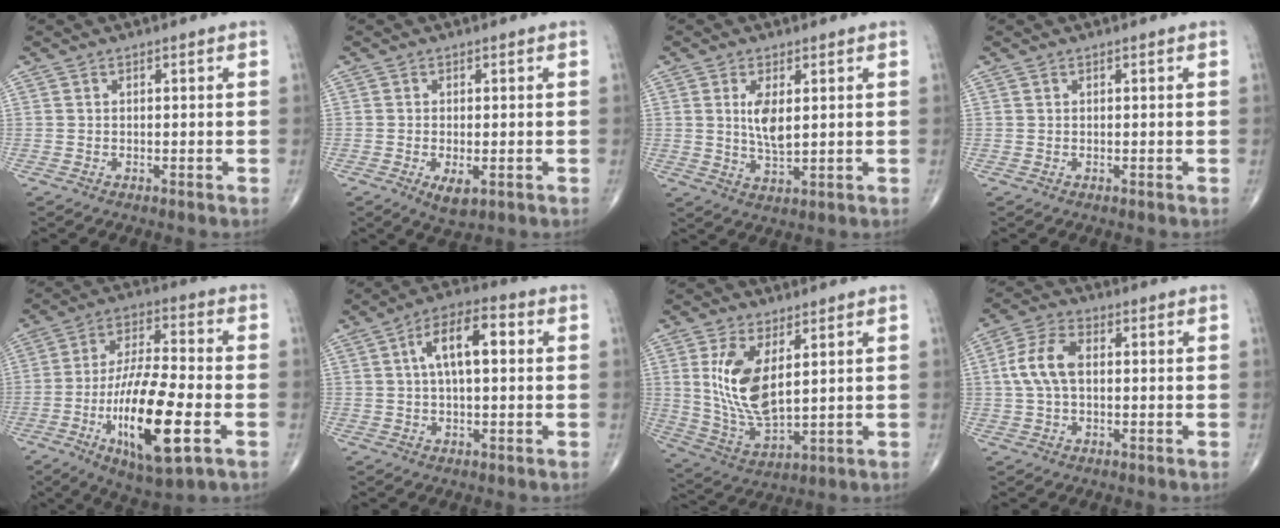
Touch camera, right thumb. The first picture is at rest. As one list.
[{"total": 3.6, "force": [-1.2, 1.6, 3.0], "torque": [-0.052, -0.009, -0.017]}, {"total": 5.5, "force": [1.3, 2.2, 4.9], "torque": [-0.090, -0.017, 0.030]}, {"total": 0.0}, {"total": 19.4, "force": [-6.0, 5.6, 17.5], "torque": [-0.323, 0.012, -0.098]}, {"total": 9.8, "force": [2.0, 4.1, 8.7], "torque": [-0.145, 0.023, 0.025]}, {"total": 12.0, "force": [3.3, 5.5, 10.2], "torque": [-0.199, -0.024, 0.080]}, {"total": 7.9, "force": [0.7, 4.6, 6.4], "torque": [-0.138, 0.021, 0.009]}]